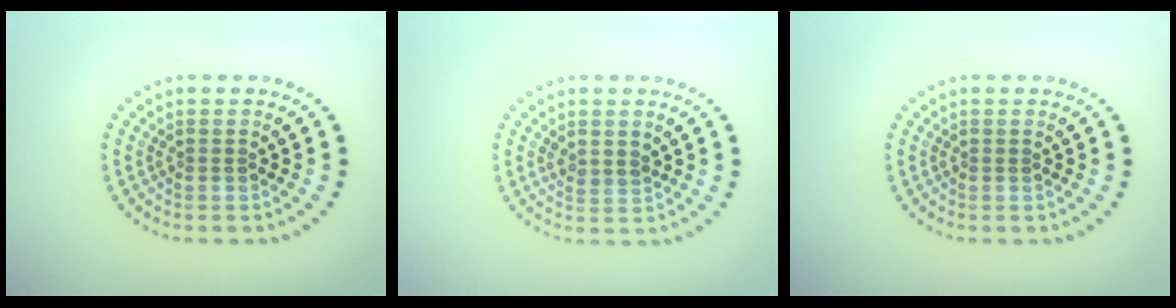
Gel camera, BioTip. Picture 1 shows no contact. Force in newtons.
{"total": 1.5, "press": 1.3, "slide": 0.8}
{"total": 0.0}